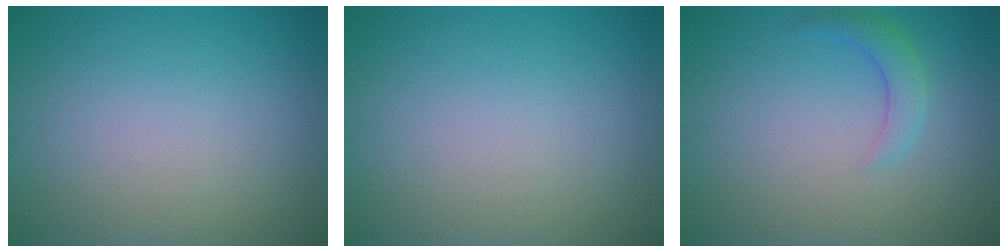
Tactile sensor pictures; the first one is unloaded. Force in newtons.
{"total": 0.0}
{"total": 2.1, "press": 2.1, "slide": 0.2}